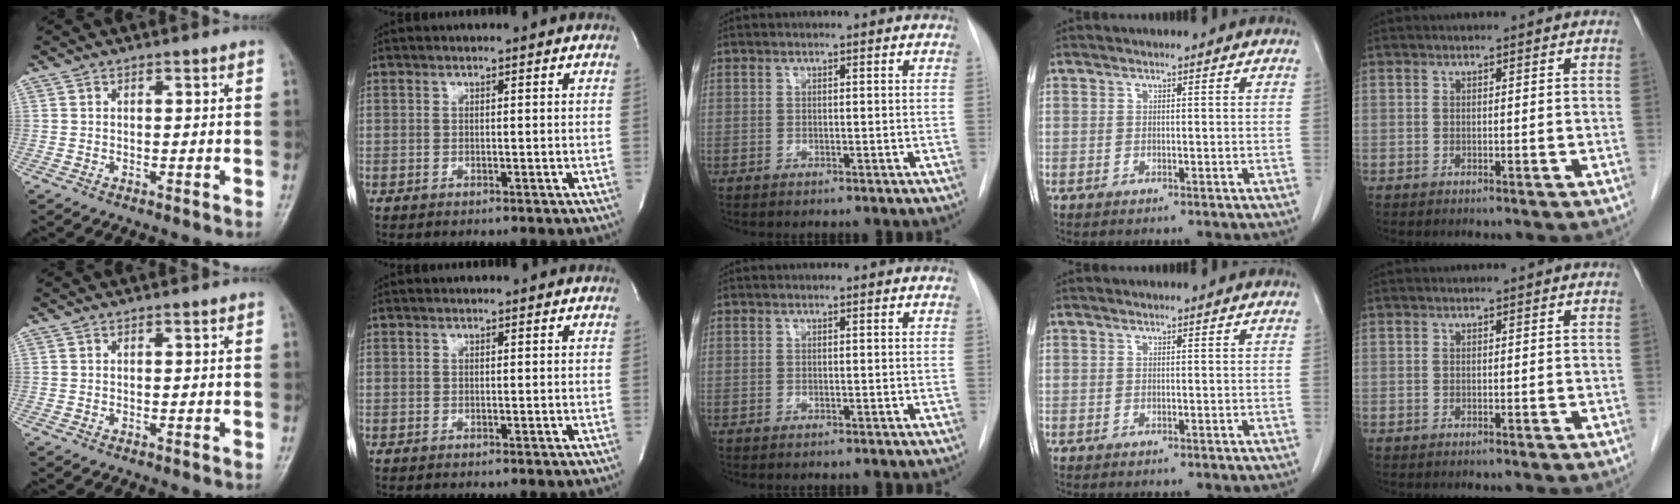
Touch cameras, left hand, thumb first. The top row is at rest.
{}